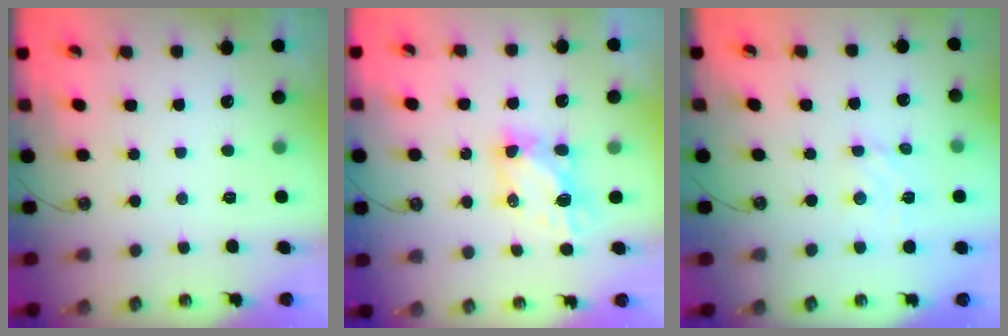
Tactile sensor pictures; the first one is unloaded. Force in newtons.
{"total": 5.6, "press": 5.6, "slide": 0.6}
{"total": 2.8, "press": 2.8, "slide": 0.1}